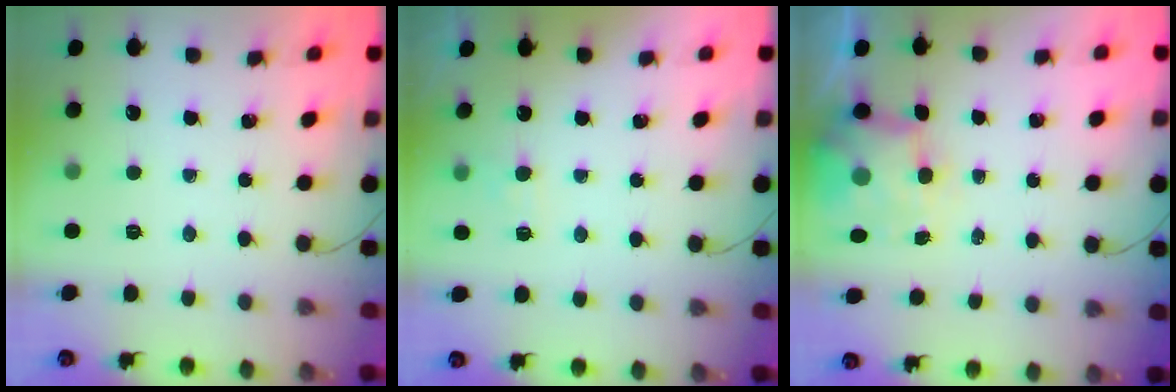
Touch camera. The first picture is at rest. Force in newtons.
{"total": 3.1, "press": 2.7, "slide": 1.6}
{"total": 5.9, "press": 5.9, "slide": 1.1}